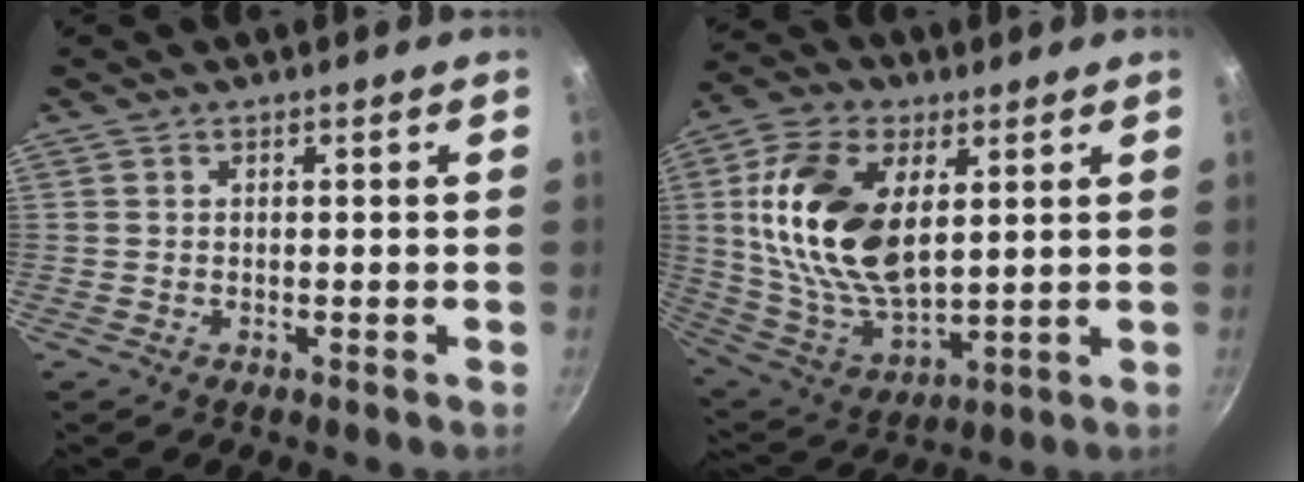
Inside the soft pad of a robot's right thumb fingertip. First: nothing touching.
{"total": 20.2, "force": [4.6, 11.5, 16.0], "torque": [-0.296, -0.013, 0.097]}